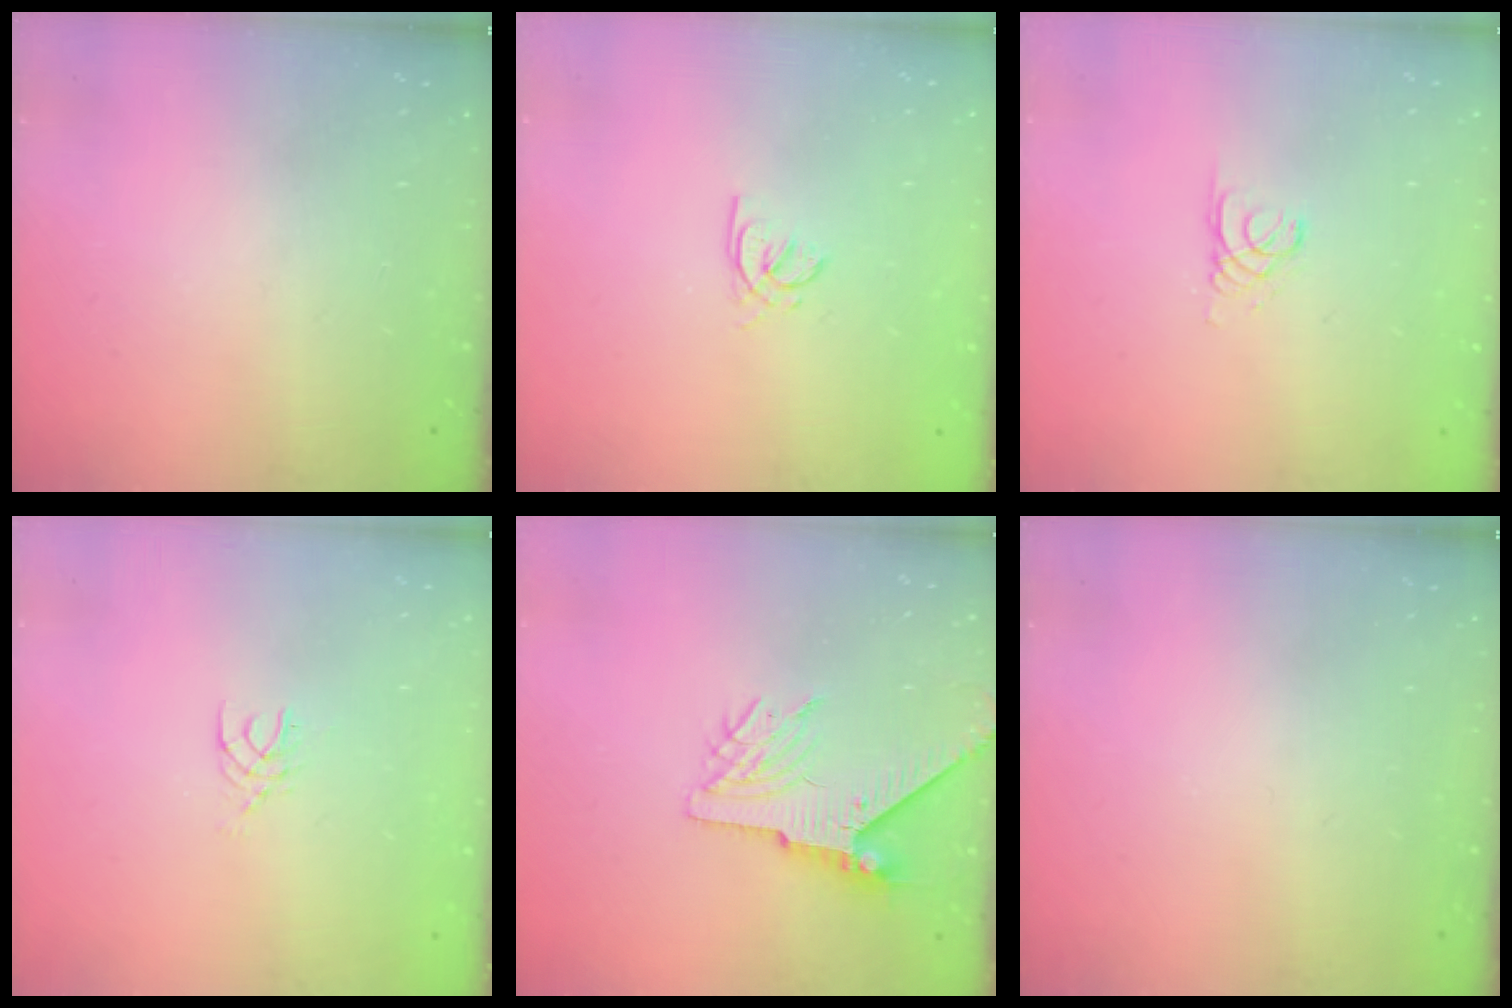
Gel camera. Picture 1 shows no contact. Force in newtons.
{"total": 1.4, "press": 1.4, "slide": 0.2}
{"total": 1.3, "press": 1.3, "slide": 0.1}
{"total": 3.1, "press": 3.0, "slide": 0.4}
{"total": 7.2, "press": 7.2, "slide": 1.0}
{"total": 0.0}